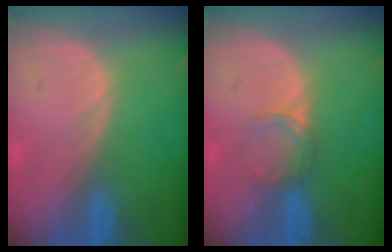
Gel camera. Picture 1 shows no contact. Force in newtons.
{"total": 2.2, "press": 2.2, "slide": 0.2}